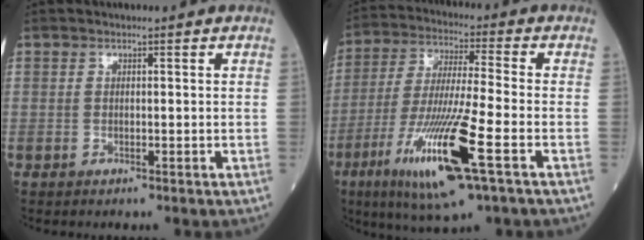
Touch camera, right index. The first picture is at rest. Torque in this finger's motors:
{"motor_torque": [1.88, -0.26, 1.05, 0.21]}